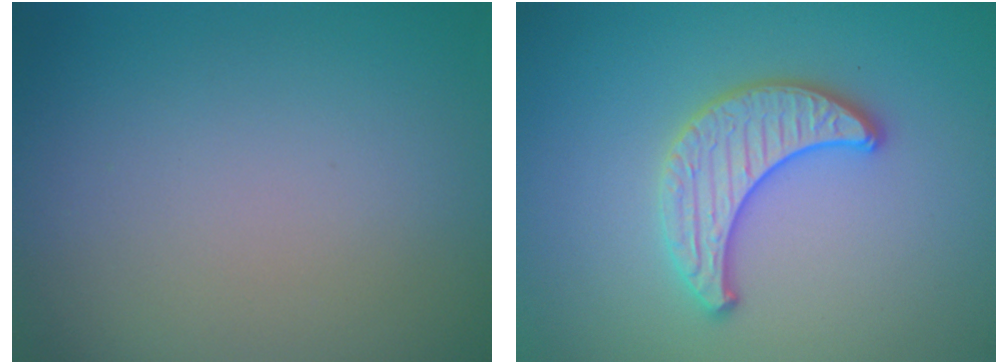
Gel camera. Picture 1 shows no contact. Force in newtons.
{"total": 3.3, "press": 3.3, "slide": 0.3}